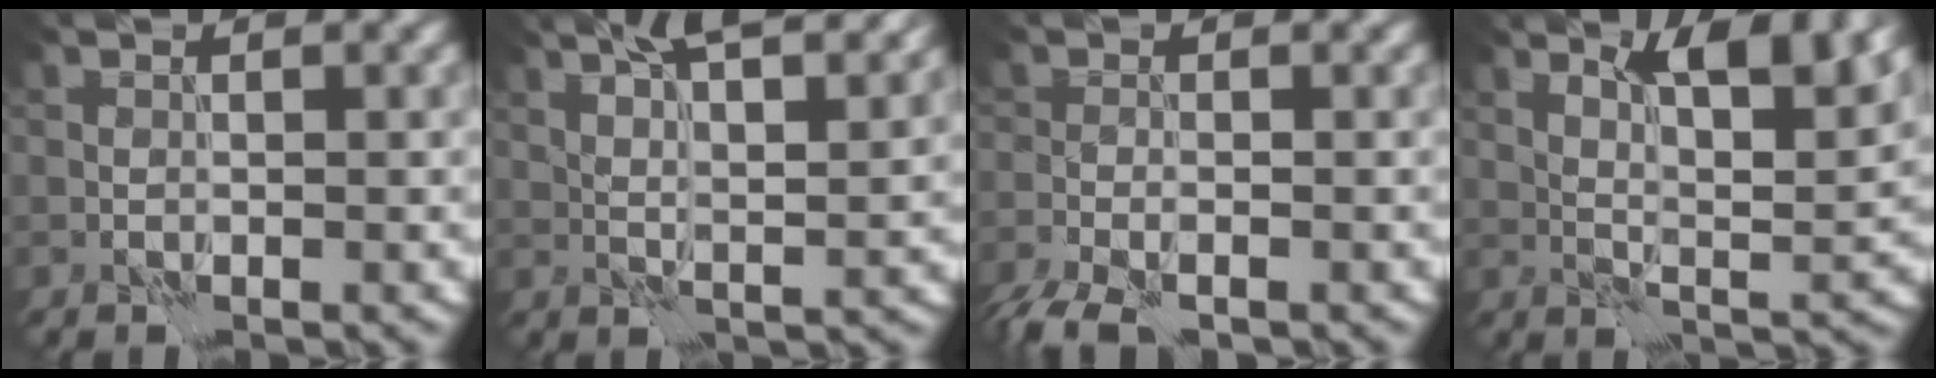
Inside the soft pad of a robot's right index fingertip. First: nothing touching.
{"total": 9.6, "force": [6.6, 2.8, 6.4], "torque": [-0.070, 0.024, 0.066]}
{"total": 3.5, "force": [-2.7, 0.9, 2.0], "torque": [-0.039, -0.011, -0.057]}
{"total": 6.7, "force": [3.5, 1.3, 5.5], "torque": [-0.085, -0.004, 0.062]}